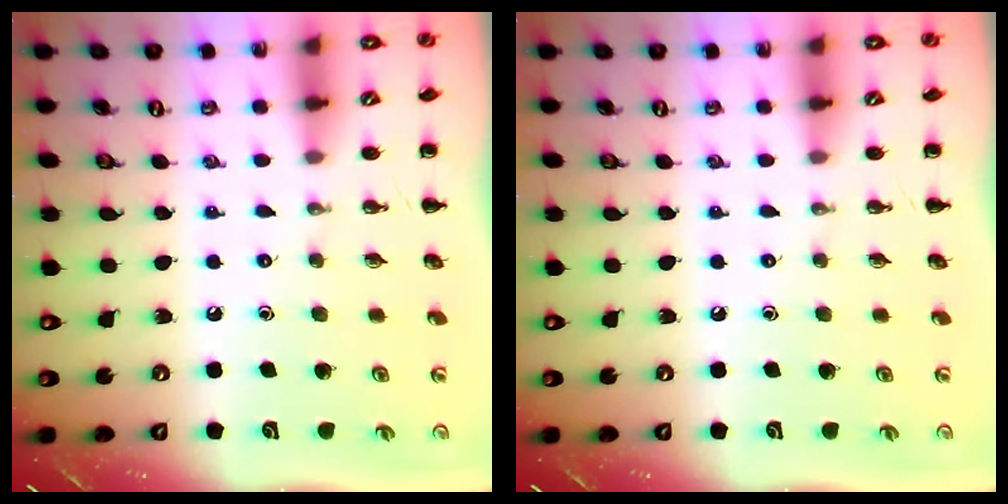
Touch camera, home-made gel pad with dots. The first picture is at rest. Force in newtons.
{"total": 0.0}